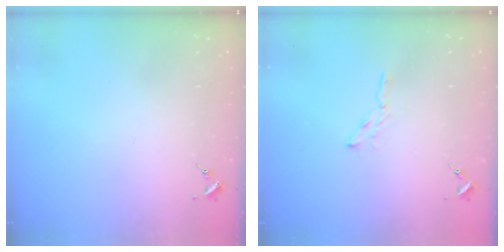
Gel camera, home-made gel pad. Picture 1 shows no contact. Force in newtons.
{"total": 2.4, "press": 2.4, "slide": 0.2}